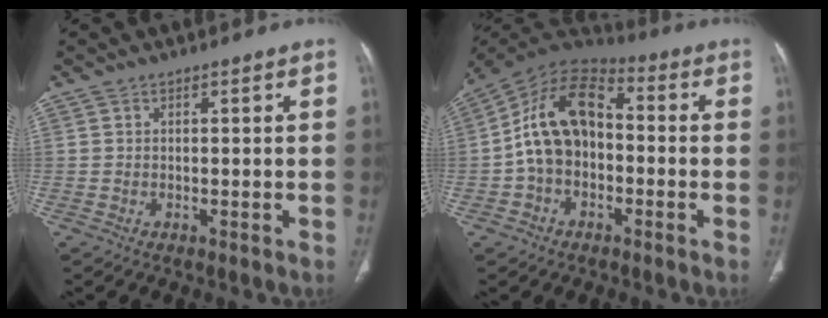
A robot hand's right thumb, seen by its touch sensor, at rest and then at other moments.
{"total": 14.2, "force": [-1.2, 9.6, 10.4], "torque": [-0.173, 0.043, -0.034]}